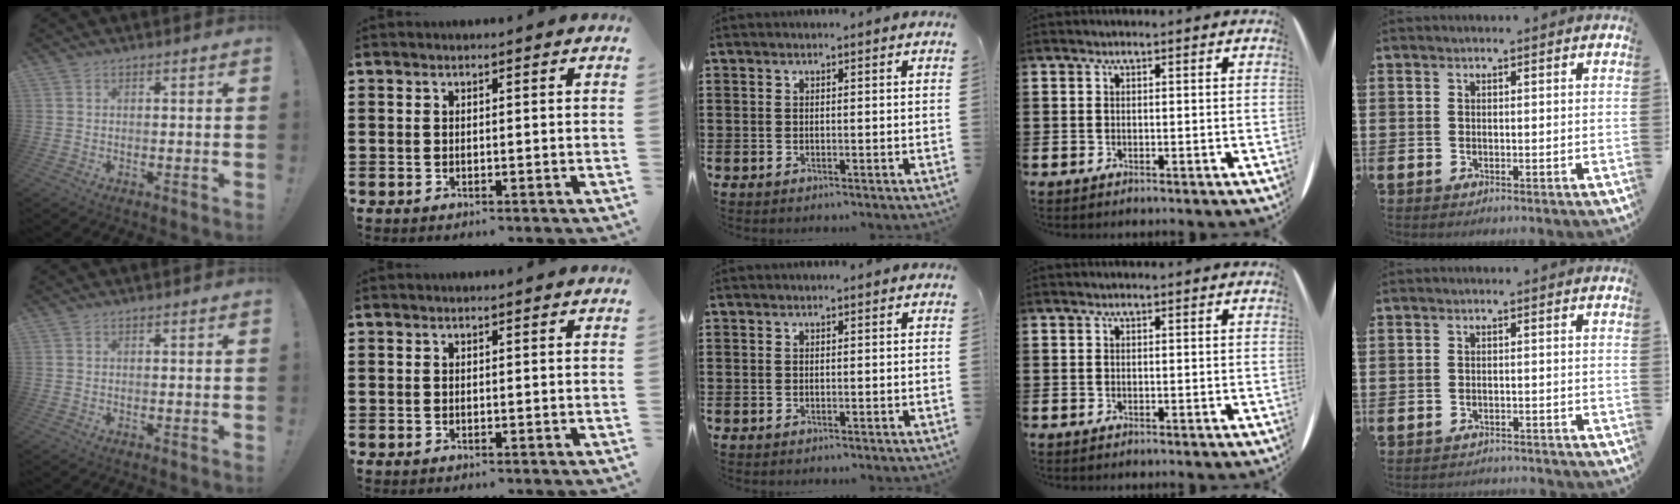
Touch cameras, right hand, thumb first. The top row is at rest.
{"little": {"total": 1.1, "force": [-1.1, 0.0, 0.0], "torque": [-0.003, 0.002, -0.023]}}